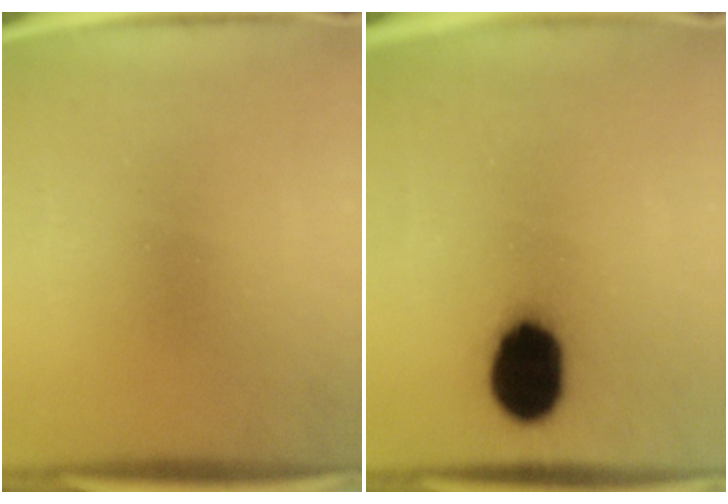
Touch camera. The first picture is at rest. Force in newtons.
{"total": 15.6}